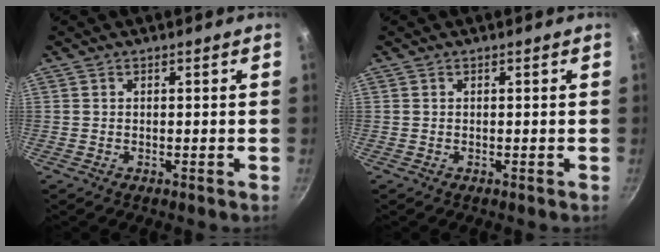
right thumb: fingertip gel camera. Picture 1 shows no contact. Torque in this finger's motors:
{"motor_torque": [-0.18, 0.16, 0.00, 0.00, 0.02]}